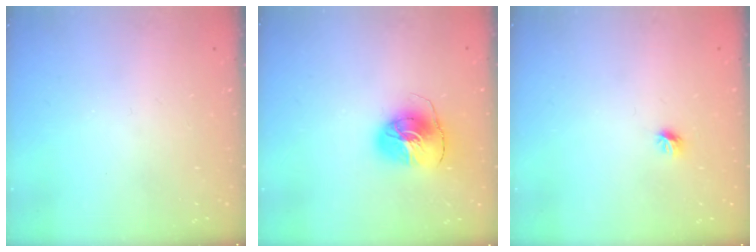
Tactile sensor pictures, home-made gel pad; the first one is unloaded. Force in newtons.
{"total": 9.0, "press": 9.0, "slide": 1.1}
{"total": 4.6, "press": 4.5, "slide": 0.9}